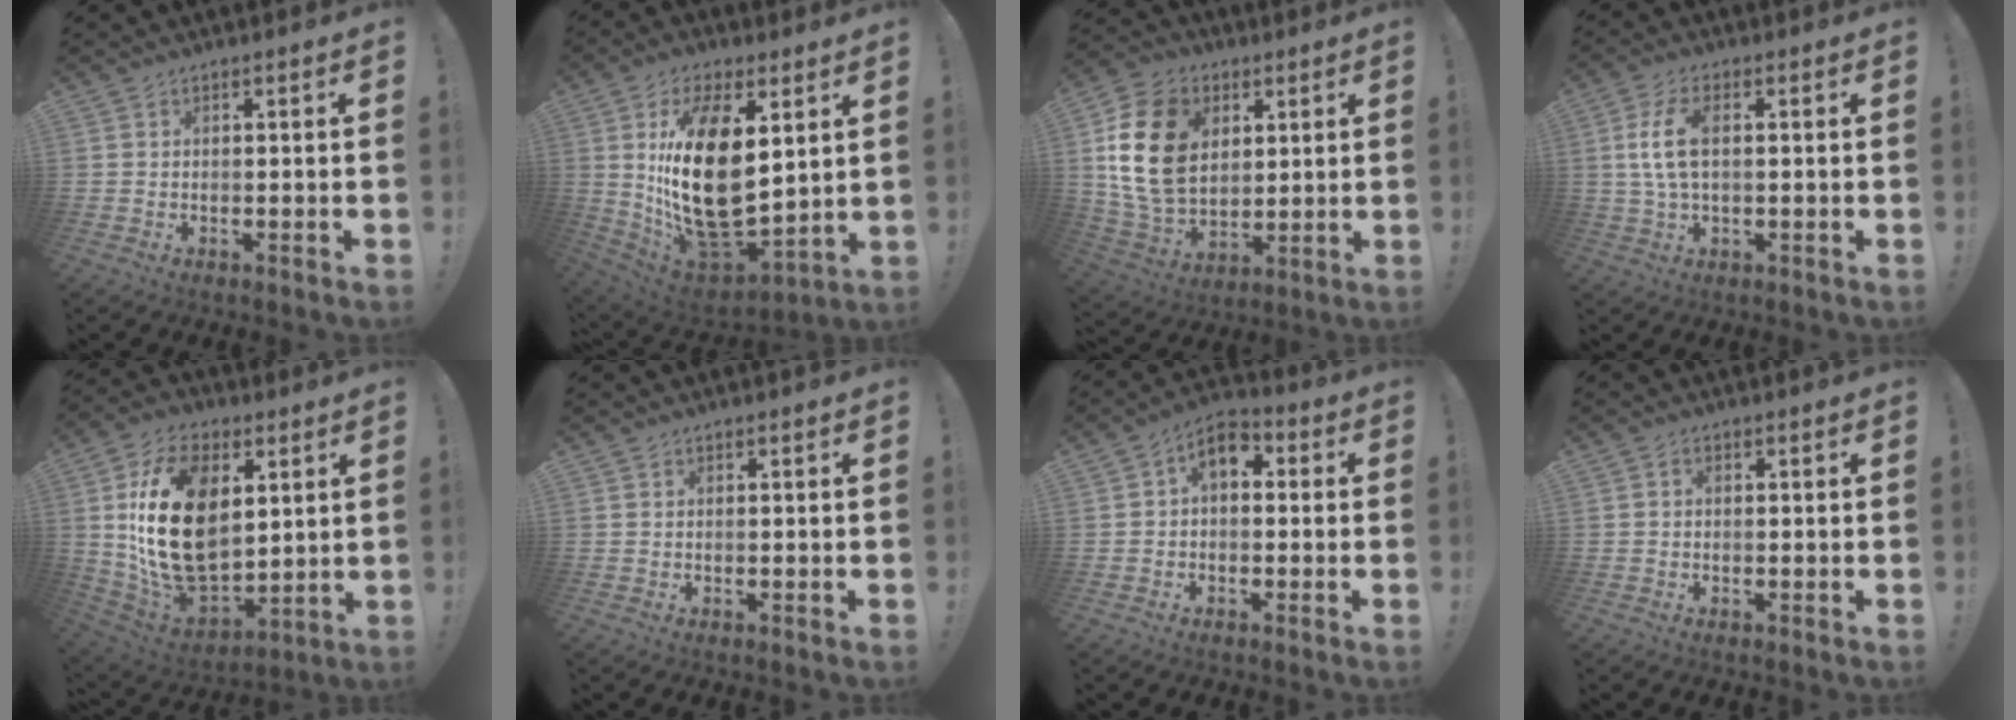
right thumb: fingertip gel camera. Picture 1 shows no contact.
{"total": 24.6, "force": [5.0, 13.1, 20.2], "torque": [-0.393, -0.054, 0.095]}
{"total": 20.5, "force": [5.4, 15.2, 12.6], "torque": [-0.230, -0.020, 0.101]}
{"total": 8.8, "force": [1.2, 4.2, 7.7], "torque": [-0.154, -0.005, 0.022]}
{"total": 25.3, "force": [4.9, 16.5, 18.6], "torque": [-0.359, -0.027, 0.092]}
{"total": 0.0}
{"total": 6.8, "force": [1.2, 4.4, 5.0], "torque": [-0.076, 0.006, 0.025]}
{"total": 0.7, "force": [-0.2, 0.6, 0.4], "torque": [-0.007, 0.002, -0.005]}